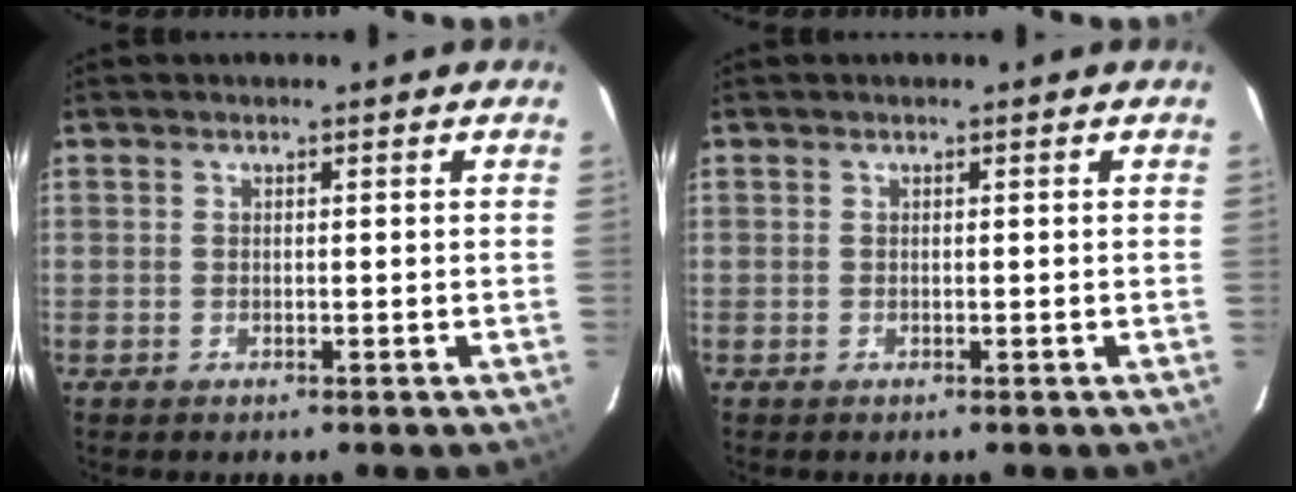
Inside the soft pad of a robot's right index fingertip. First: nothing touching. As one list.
[{"total": 0.0}]